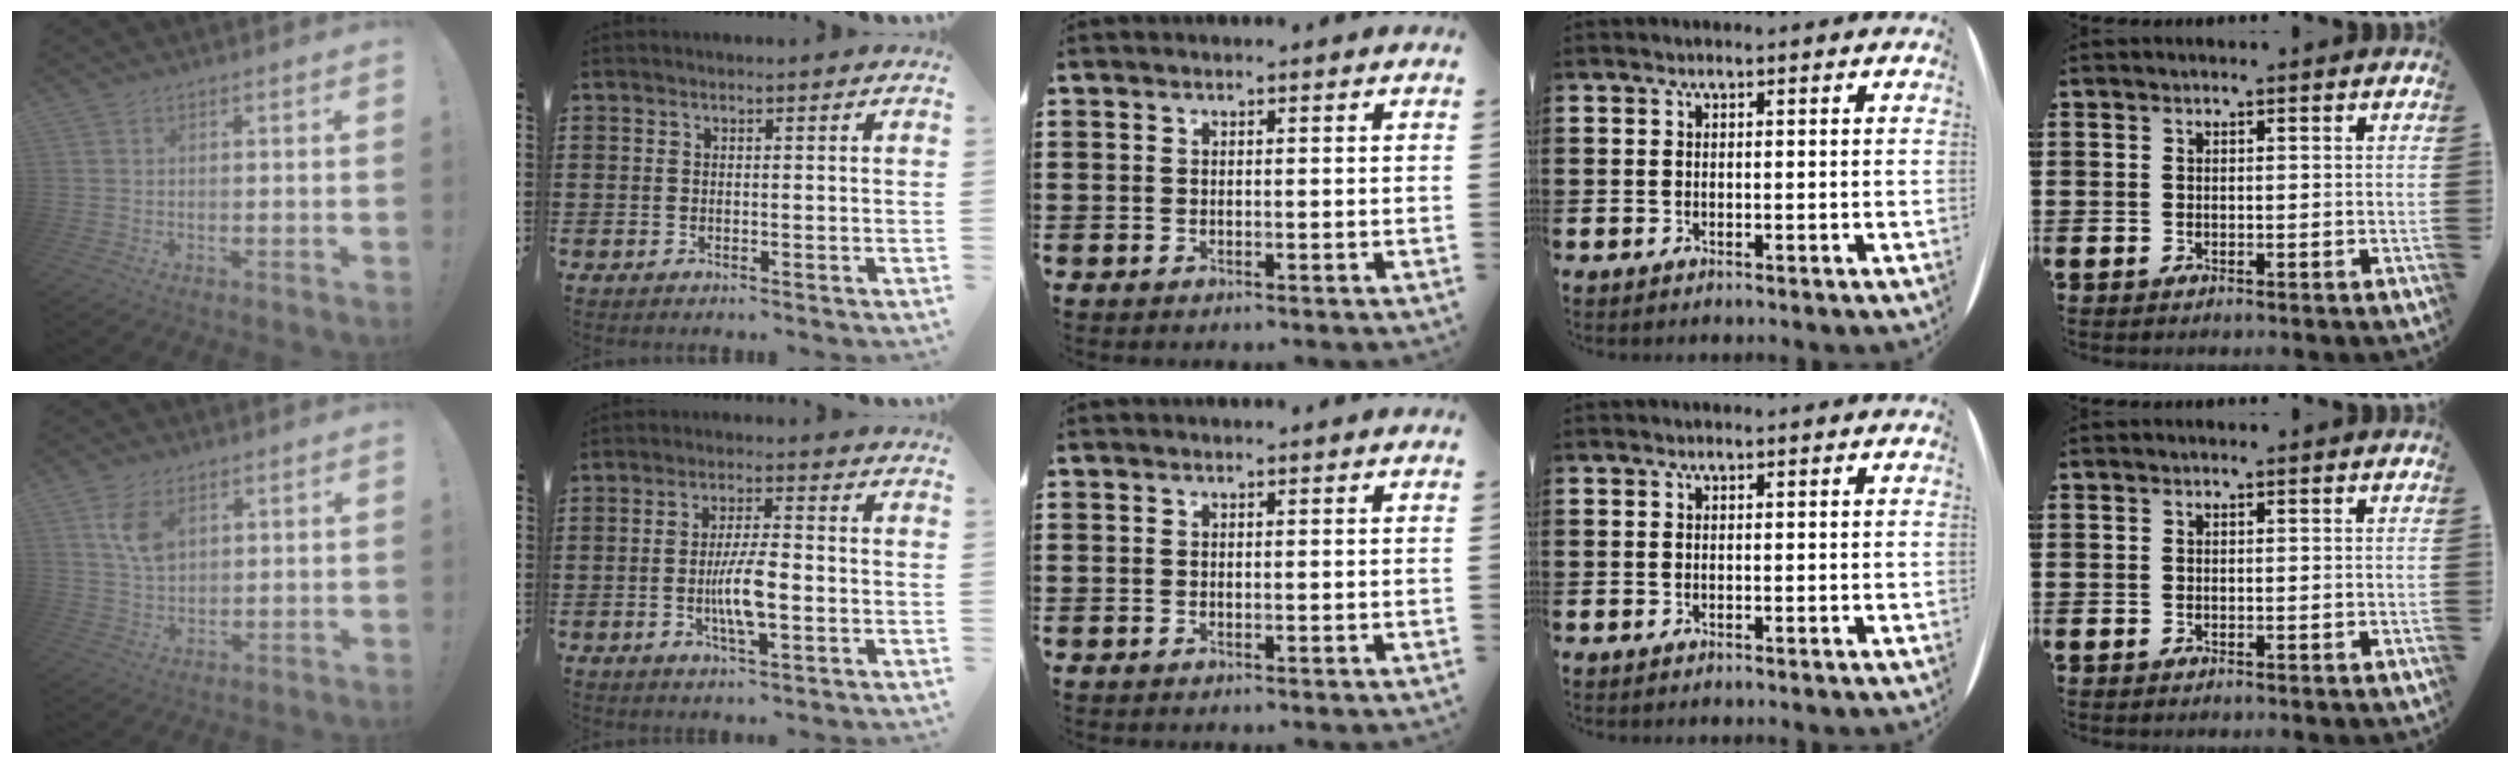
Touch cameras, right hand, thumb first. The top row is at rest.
{"thumb": {"total": 8.0, "force": [3.7, 4.6, 5.3], "torque": [-0.077, -0.016, 0.069]}, "index": {"total": 6.7, "force": [-1.5, 1.6, 6.3], "torque": [-0.129, -0.004, -0.031]}}